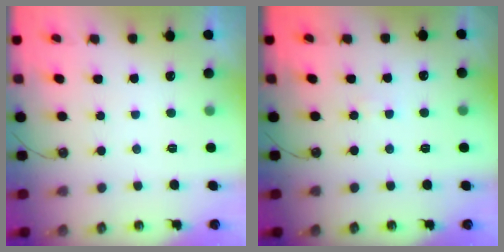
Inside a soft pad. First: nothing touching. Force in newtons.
{"total": 1.0, "press": 1.0, "slide": 0.1}